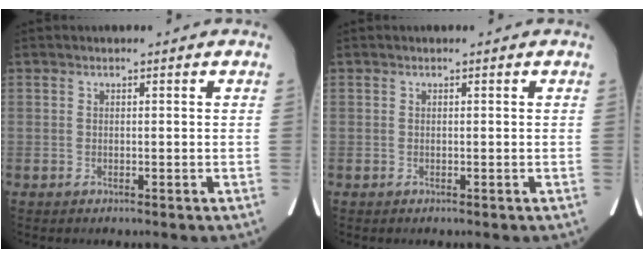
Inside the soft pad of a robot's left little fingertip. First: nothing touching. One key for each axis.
{"total": 0.0}